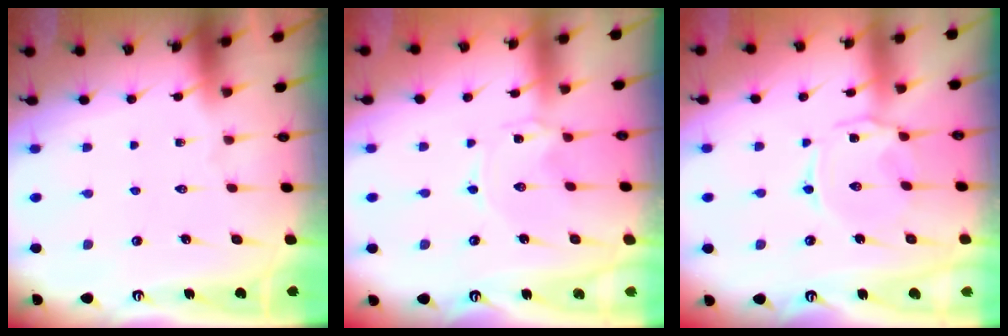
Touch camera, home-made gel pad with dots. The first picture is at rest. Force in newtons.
{"total": 0.0}
{"total": 1.9, "press": 1.9, "slide": 0.3}